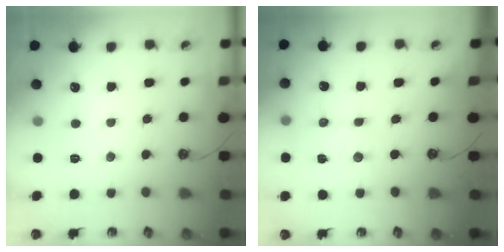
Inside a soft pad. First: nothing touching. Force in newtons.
{"total": 2.2, "press": 2.2, "slide": 0.3}